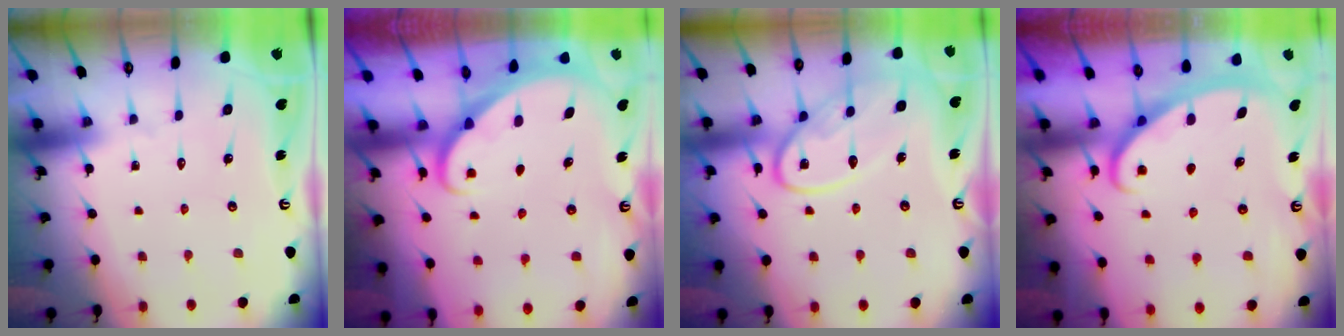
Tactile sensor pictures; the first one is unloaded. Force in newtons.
{"total": 1.9, "press": 1.9, "slide": 0.1}
{"total": 13.9, "press": 13.8, "slide": 1.4}
{"total": 3.0, "press": 2.9, "slide": 0.4}